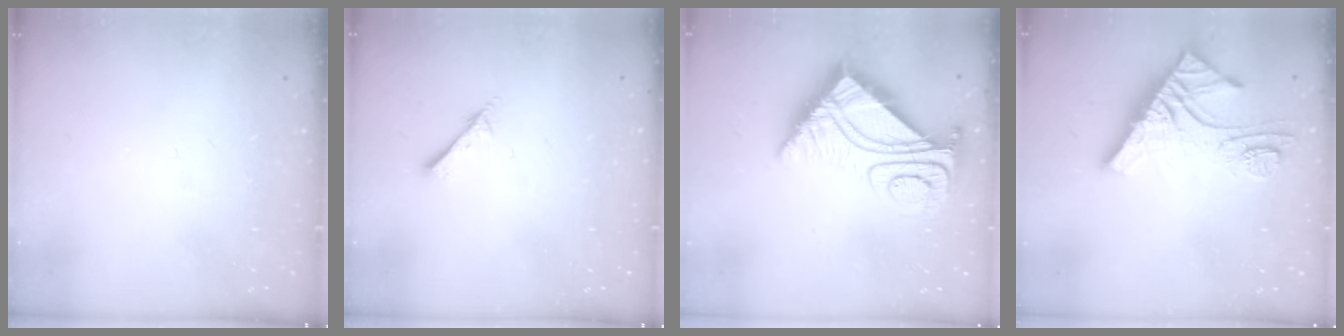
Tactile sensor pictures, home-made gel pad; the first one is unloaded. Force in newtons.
{"total": 2.4, "press": 2.4, "slide": 0.2}
{"total": 11.0, "press": 10.9, "slide": 1.0}
{"total": 13.5, "press": 13.4, "slide": 1.3}